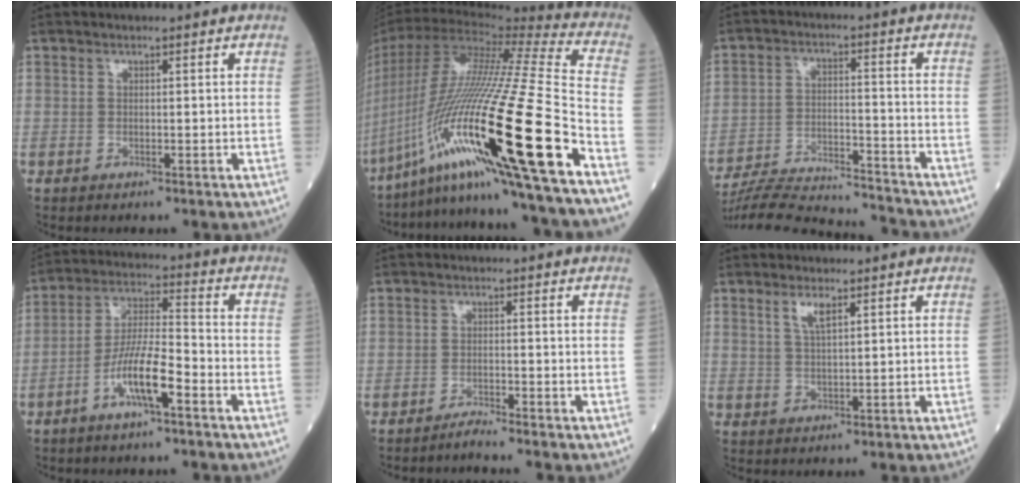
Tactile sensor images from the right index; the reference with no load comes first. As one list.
[{"total": 33.6, "force": [-14.9, 0.3, 30.2], "torque": [-0.561, -0.058, -0.272]}, {"total": 18.0, "force": [-17.4, 1.1, 4.6], "torque": [-0.098, -0.005, -0.267]}, {"total": 9.0, "force": [-4.3, 1.3, 7.8], "torque": [-0.156, 0.003, -0.082]}, {"total": 2.0, "force": [-1.9, -0.7, 0.3], "torque": [-0.008, -0.004, -0.037]}, {"total": 3.0, "force": [1.7, 0.5, 2.4], "torque": [-0.051, 0.000, 0.034]}]